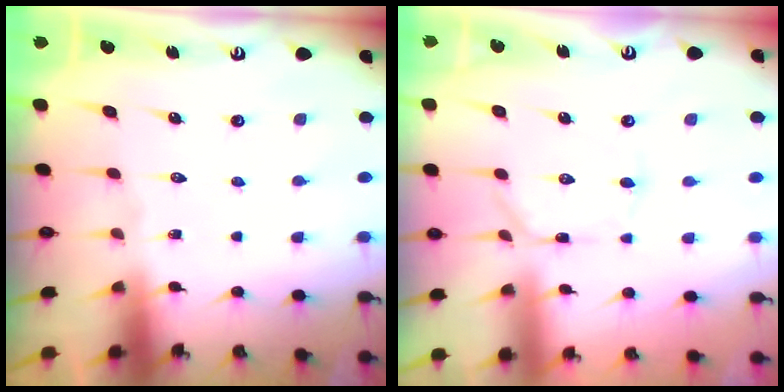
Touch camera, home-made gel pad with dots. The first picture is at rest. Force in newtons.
{"total": 1.5, "press": 1.5, "slide": 0.1}